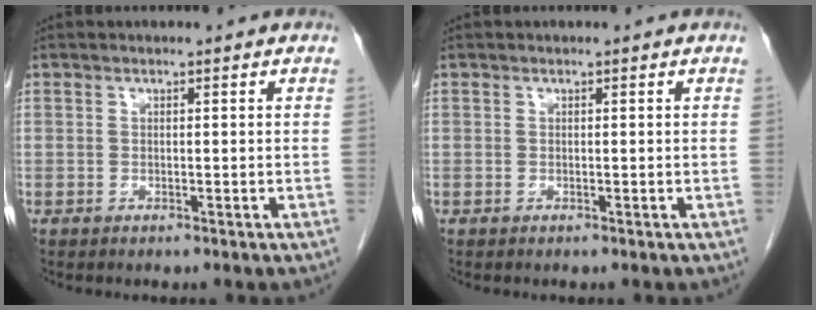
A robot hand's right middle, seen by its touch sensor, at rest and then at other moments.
{"total": 0.0}